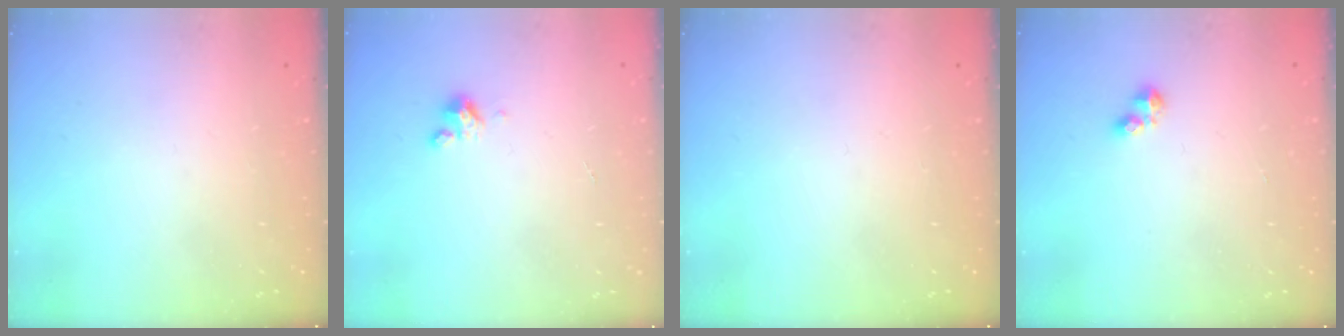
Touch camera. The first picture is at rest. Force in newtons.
{"total": 3.4, "press": 3.4, "slide": 0.3}
{"total": 0.0}
{"total": 2.8, "press": 2.8, "slide": 0.4}